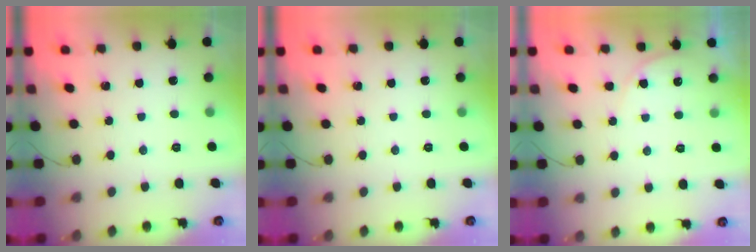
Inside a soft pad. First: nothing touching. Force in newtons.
{"total": 0.0}
{"total": 4.5, "press": 4.5, "slide": 0.6}